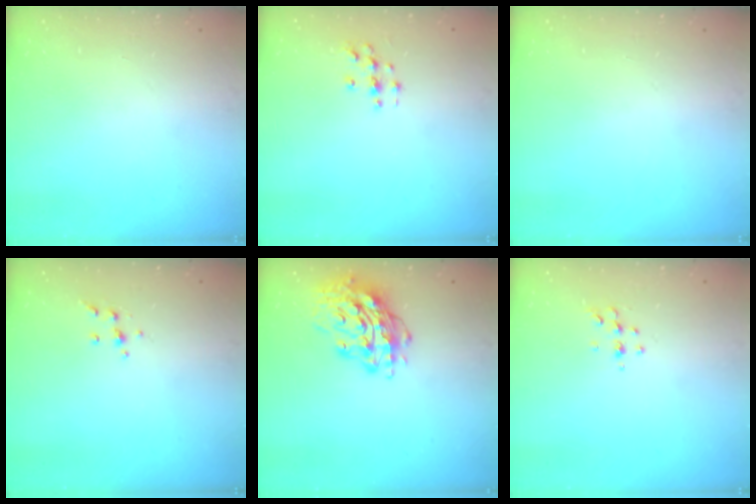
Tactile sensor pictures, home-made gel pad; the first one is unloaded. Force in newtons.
{"total": 2.8, "press": 2.8, "slide": 0.3}
{"total": 0.0}
{"total": 4.1, "press": 4.0, "slide": 1.0}
{"total": 15.5, "press": 15.5, "slide": 1.5}
{"total": 5.3, "press": 5.1, "slide": 1.5}